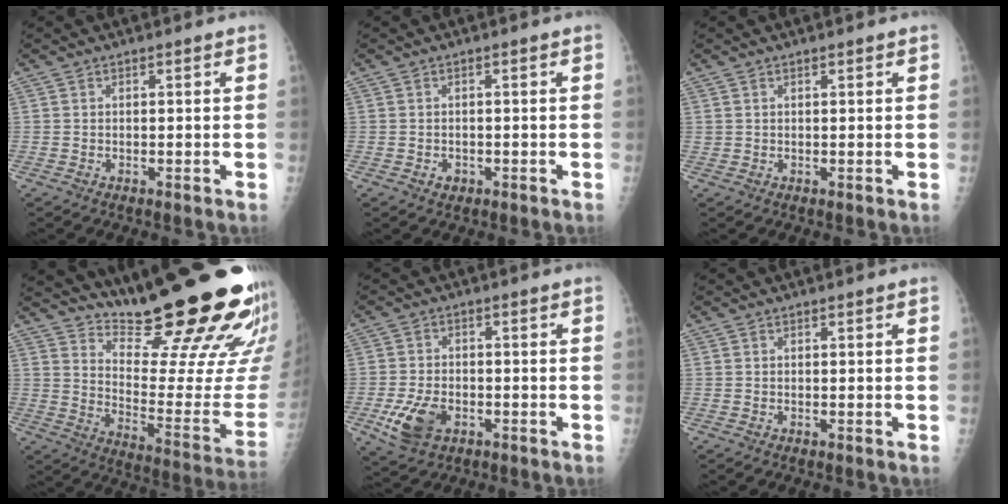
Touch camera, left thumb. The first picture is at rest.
{"total": 1.2, "force": [-0.4, 1.0, 0.5], "torque": [-0.003, 0.002, -0.003]}
{"total": 0.9, "force": [0.7, 0.4, 0.2], "torque": [0.001, -0.003, 0.010]}
{"total": 28.4, "force": [21.2, 6.0, 18.0], "torque": [-0.226, -0.150, 0.296]}
{"total": 7.5, "force": [-2.8, 4.8, 5.1], "torque": [-0.101, 0.004, -0.046]}
{"total": 0.0}